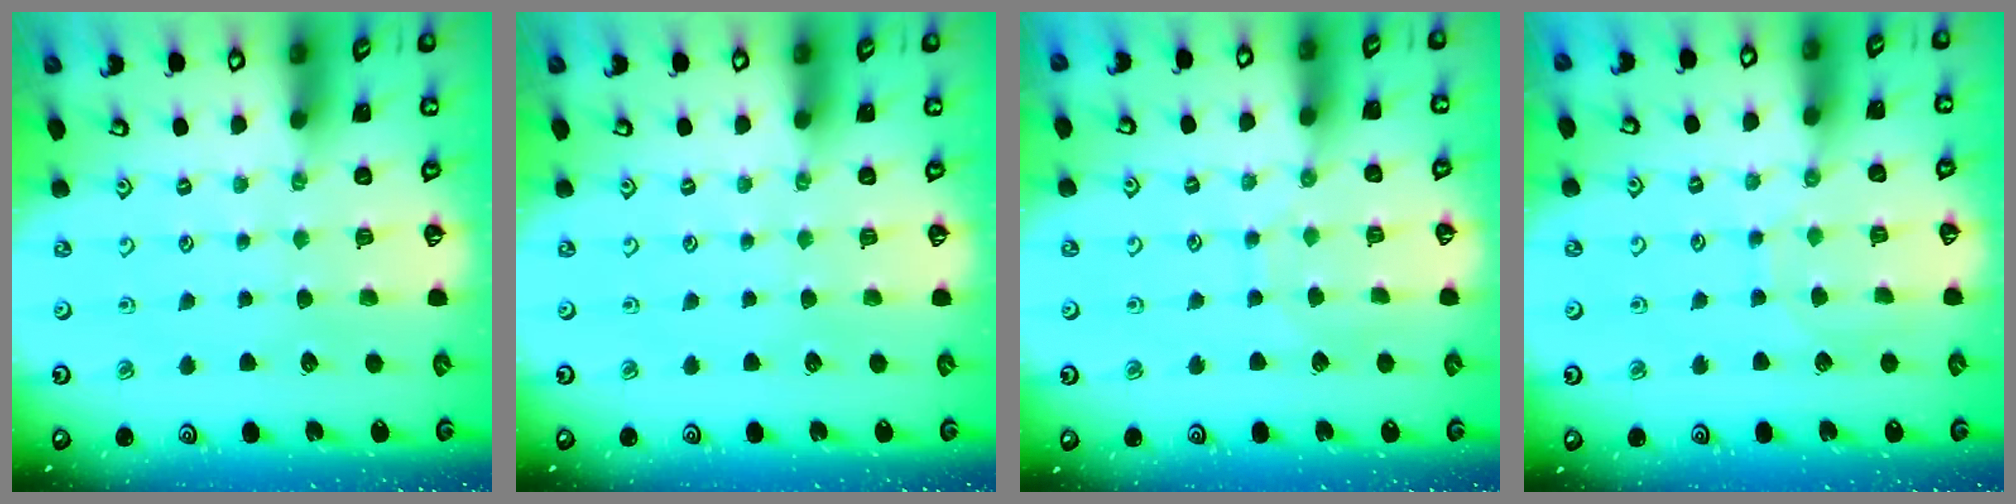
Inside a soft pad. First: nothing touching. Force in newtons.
{"total": 0.0}
{"total": 4.2, "press": 4.2, "slide": 0.3}
{"total": 5.8, "press": 5.8, "slide": 0.6}